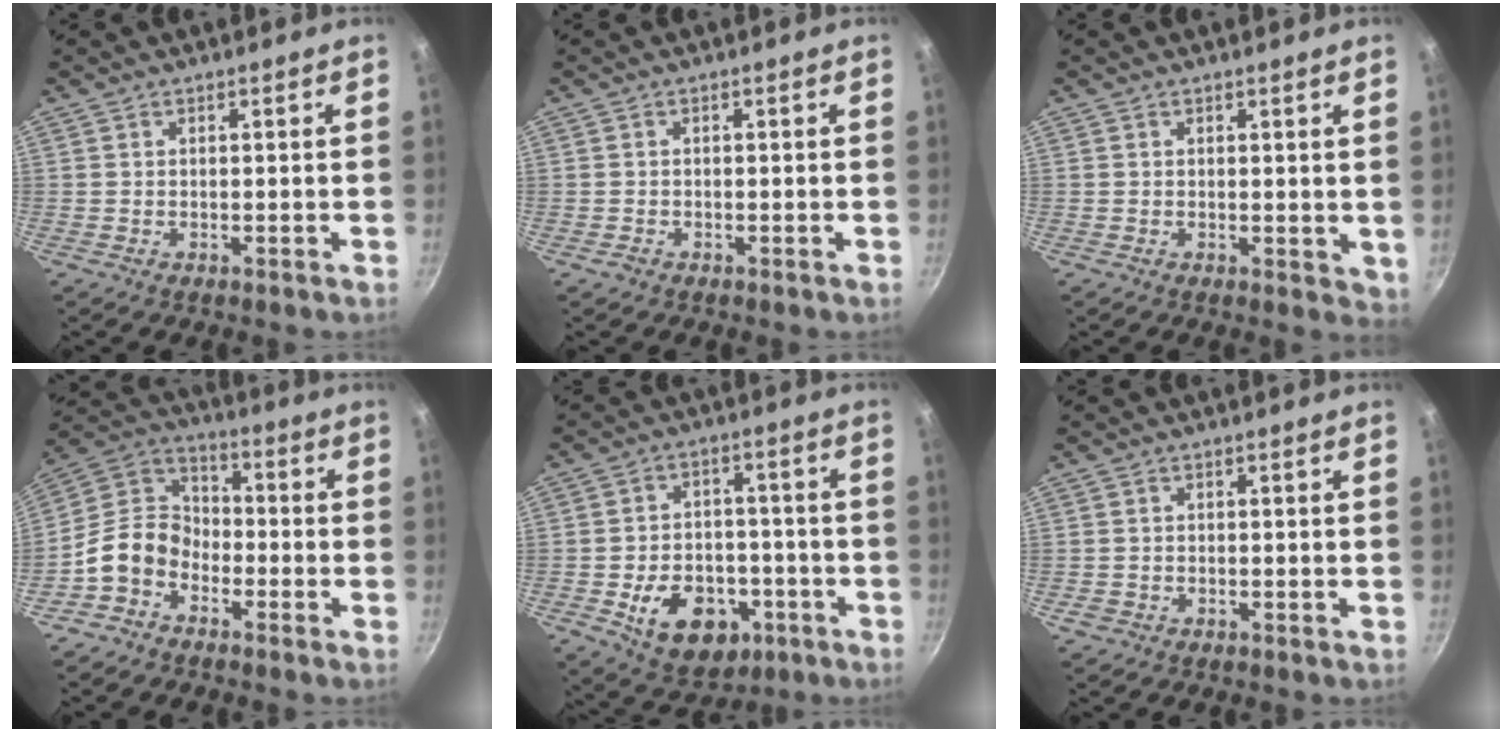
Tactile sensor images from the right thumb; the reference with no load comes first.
{"total": 0.9, "force": [-0.6, 0.6, 0.3], "torque": [-0.009, 0.005, -0.011]}
{"total": 2.8, "force": [0.8, 1.6, 2.2], "torque": [-0.021, -0.005, 0.011]}
{"total": 10.6, "force": [-4.9, 7.7, 5.3], "torque": [-0.077, 0.063, -0.122]}
{"total": 14.4, "force": [-5.3, 10.1, 8.7], "torque": [-0.101, 0.029, -0.066]}
{"total": 1.5, "force": [-0.8, 1.1, 0.6], "torque": [-0.014, 0.006, -0.011]}